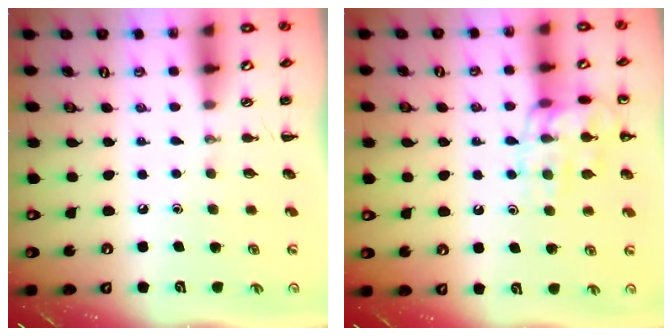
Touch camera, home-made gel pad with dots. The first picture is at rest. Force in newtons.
{"total": 13.1, "press": 13.0, "slide": 1.1}